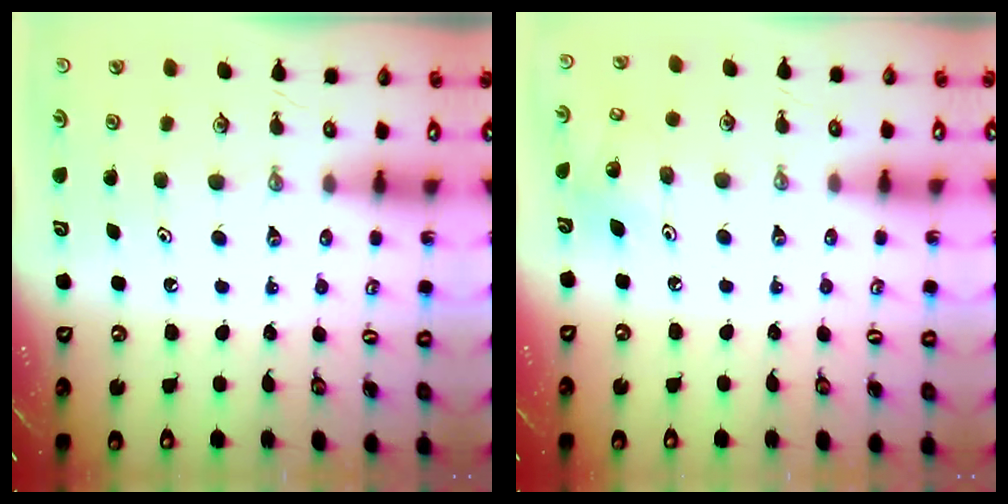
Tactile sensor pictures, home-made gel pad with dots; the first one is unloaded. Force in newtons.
{"total": 8.4, "press": 8.2, "slide": 1.8}